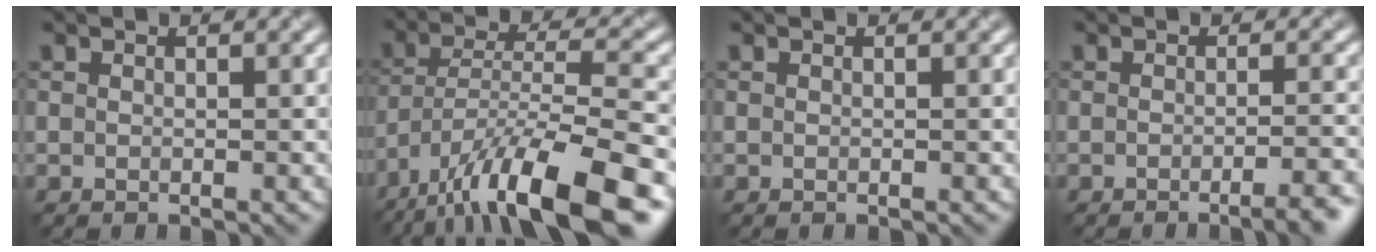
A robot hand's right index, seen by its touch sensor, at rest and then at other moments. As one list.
[{"total": 13.2, "force": [-9.2, 2.9, 9.0], "torque": [-0.161, 0.007, -0.159]}, {"total": 0.0}, {"total": 3.5, "force": [-2.4, 0.5, 2.5], "torque": [-0.030, 0.003, -0.030]}]